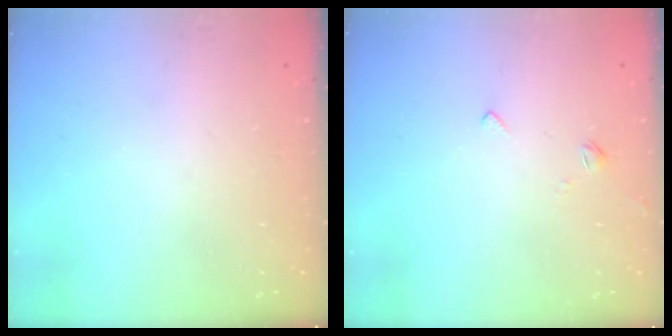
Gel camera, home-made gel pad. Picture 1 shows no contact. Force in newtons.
{"total": 2.7, "press": 2.7, "slide": 0.5}